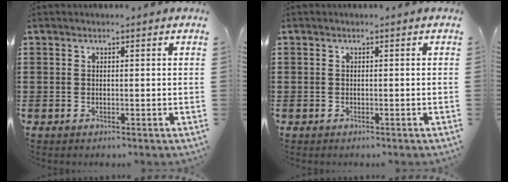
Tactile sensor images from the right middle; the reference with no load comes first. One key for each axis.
{"total": 0.7, "fx": -0.3, "fy": 0.6, "fz": 0.0, "tx": -0.001, "ty": 0.003, "tz": -0.008}